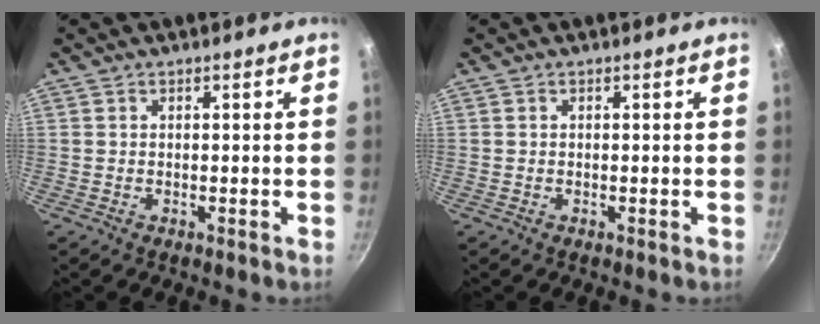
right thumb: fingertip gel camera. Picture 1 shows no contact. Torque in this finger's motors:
{"motor_torque": [-0.15, -0.21, 0.18, 0.07, 0.03]}